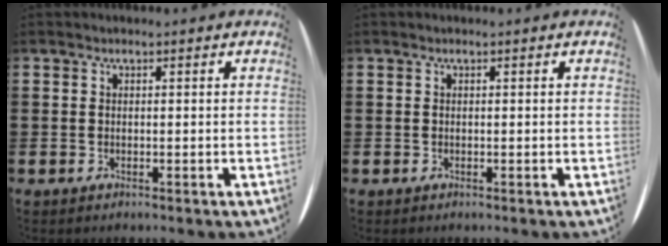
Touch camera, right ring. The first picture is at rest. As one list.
[{"total": 0.0}]